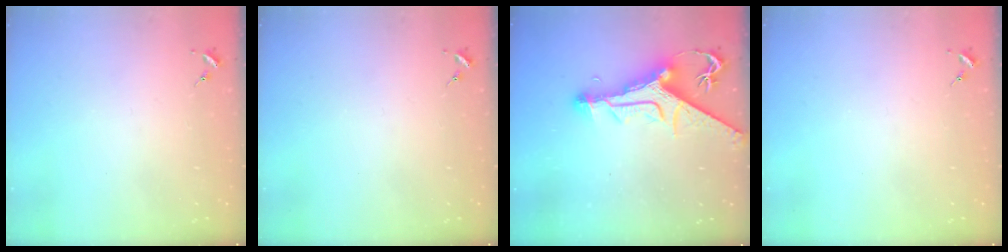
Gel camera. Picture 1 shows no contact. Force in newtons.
{"total": 0.0}
{"total": 14.2, "press": 14.1, "slide": 1.7}
{"total": 0.0}